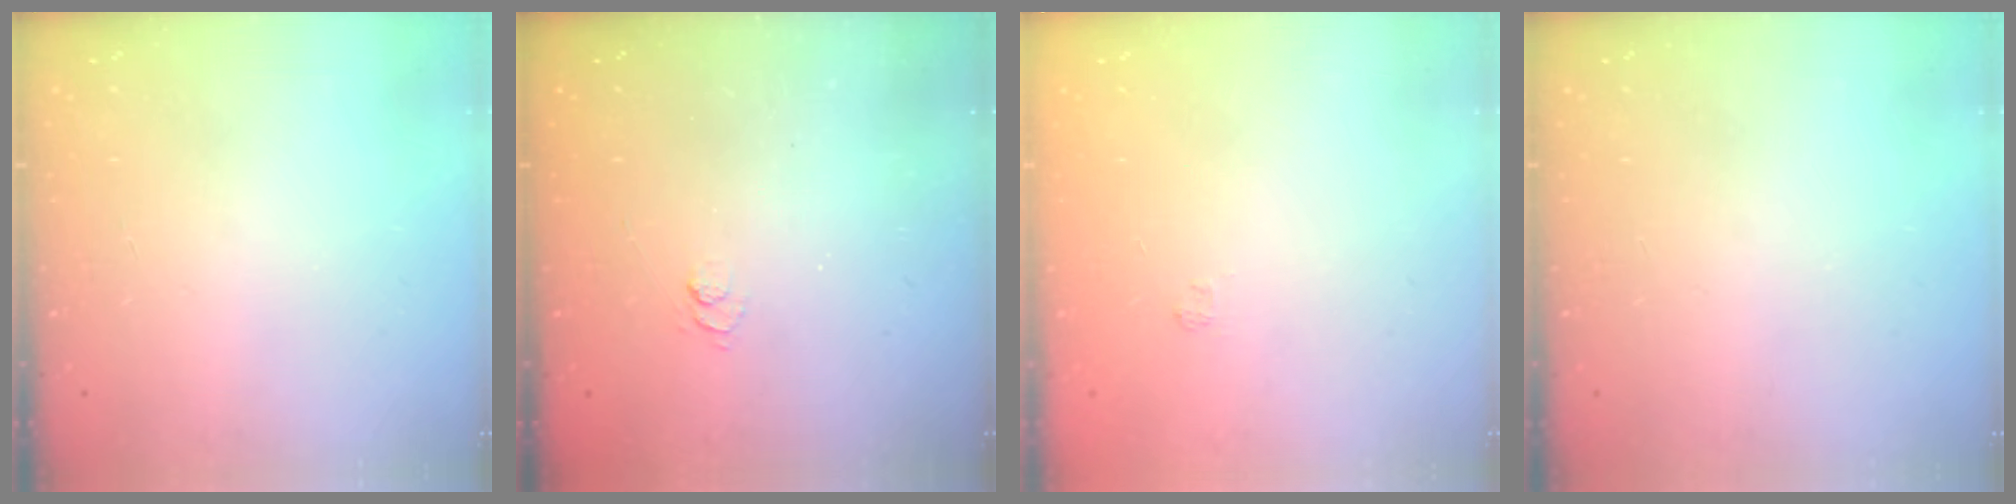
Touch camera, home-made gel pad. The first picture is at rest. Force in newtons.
{"total": 2.7, "press": 2.2, "slide": 1.5}
{"total": 1.7, "press": 1.2, "slide": 1.1}
{"total": 0.0}